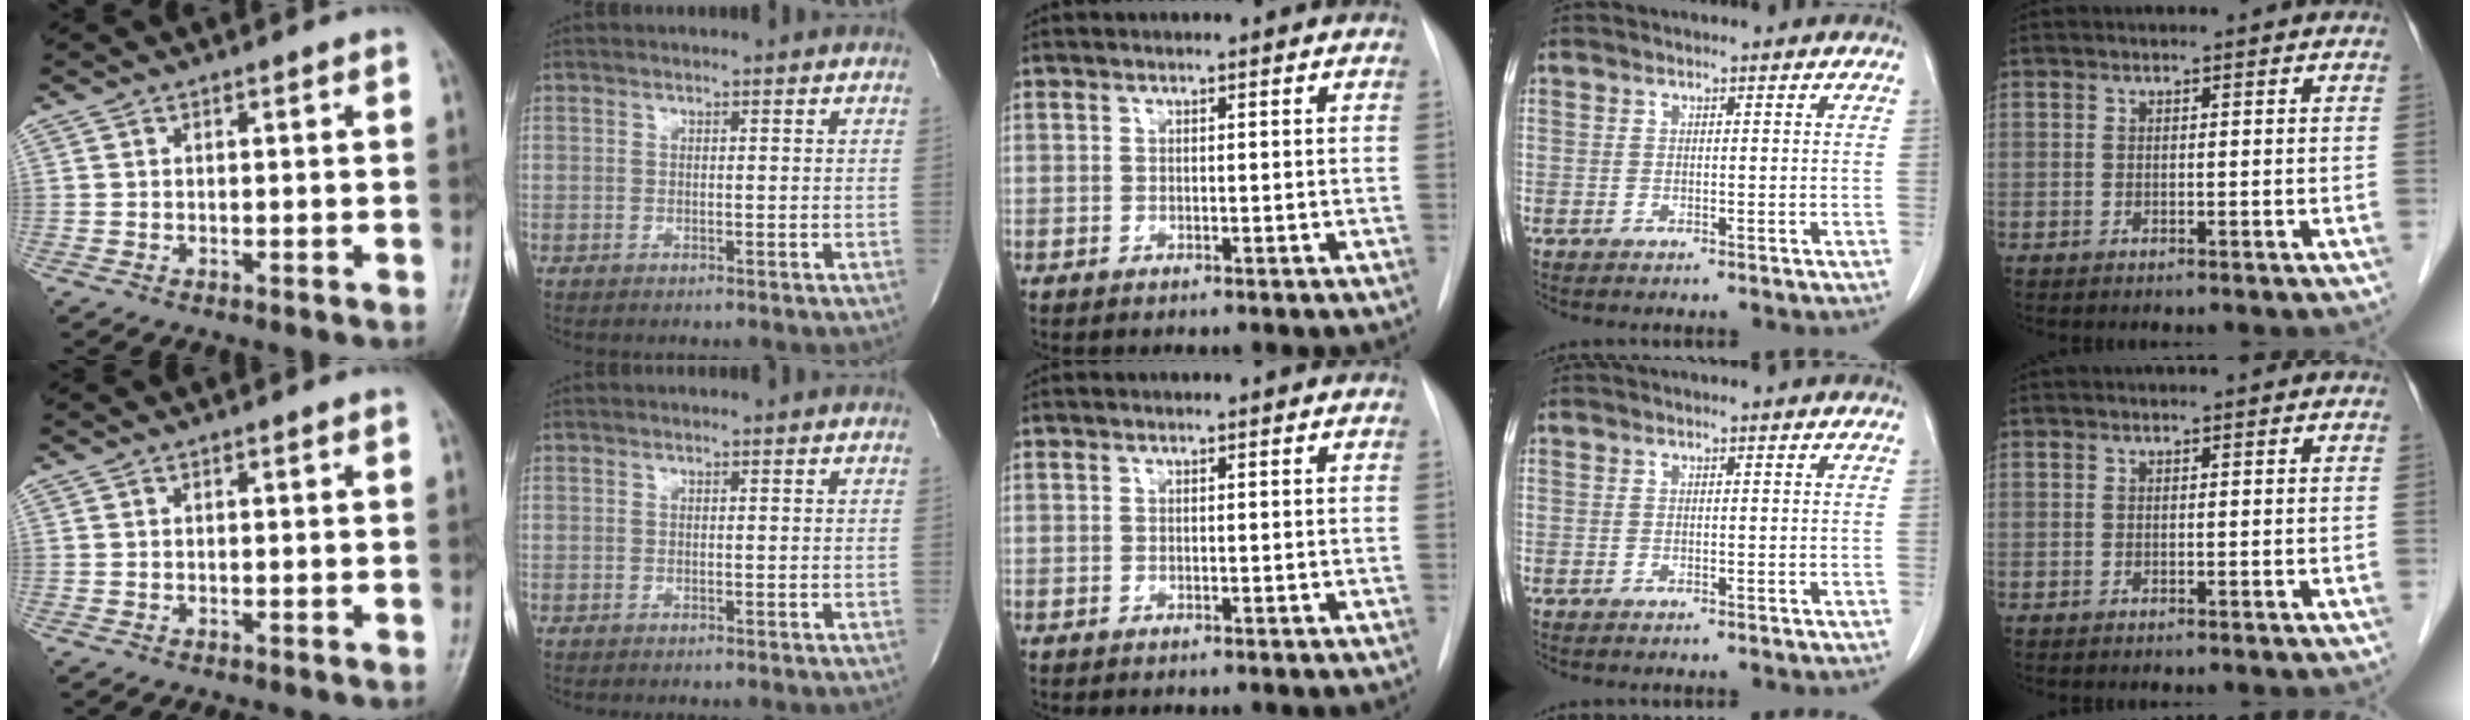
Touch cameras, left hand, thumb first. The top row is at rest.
{}